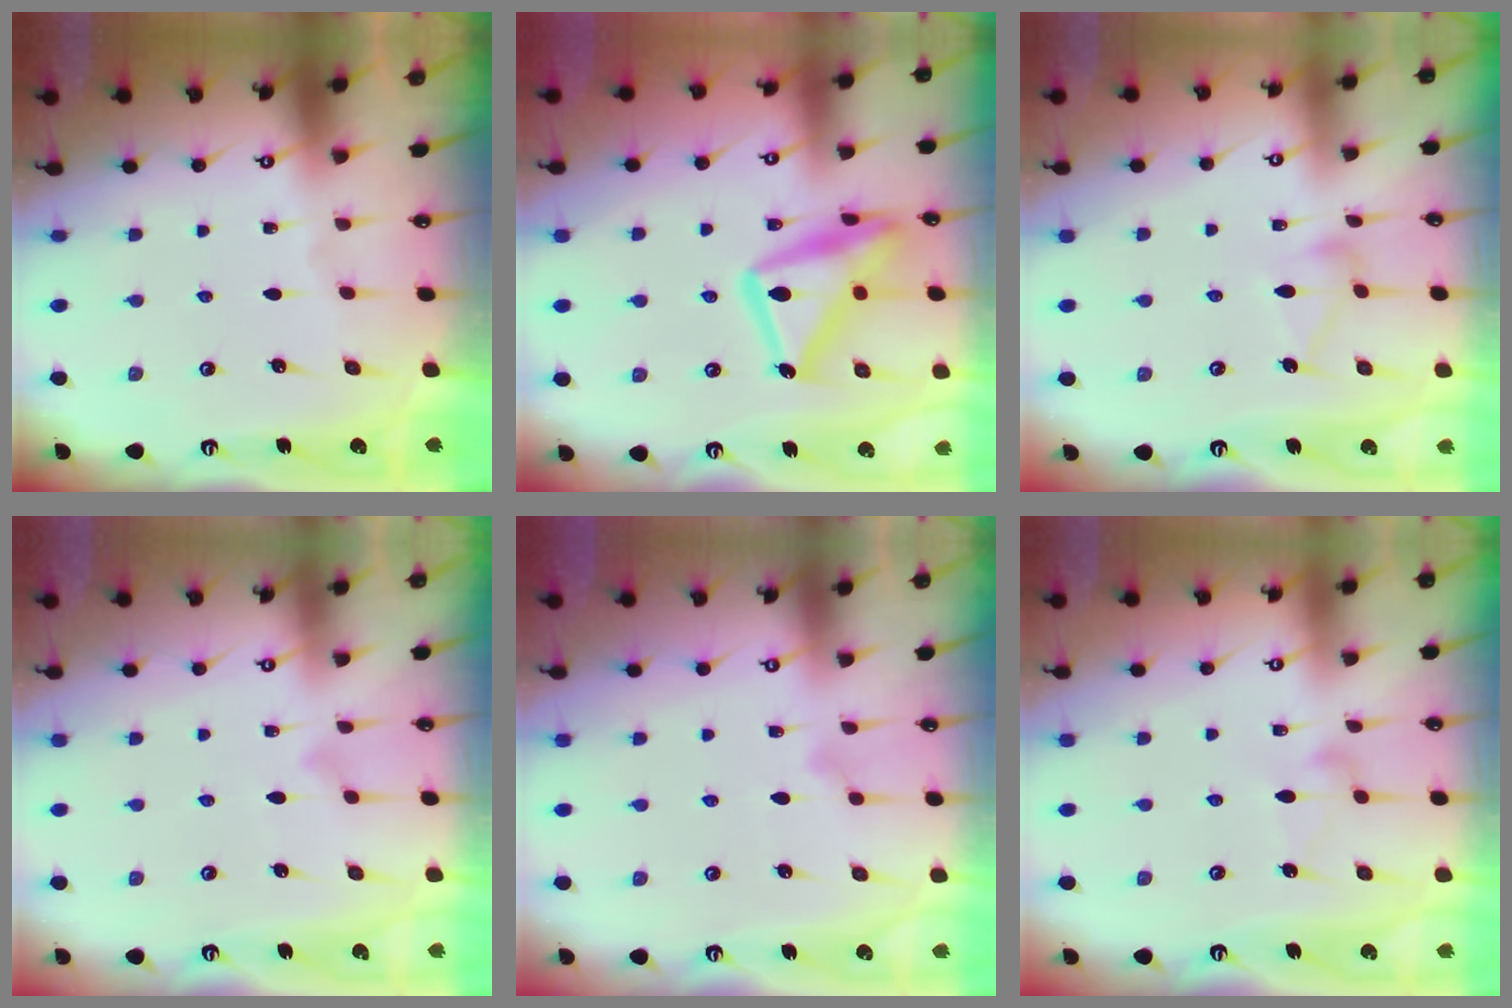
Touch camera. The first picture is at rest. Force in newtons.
{"total": 20.7, "press": 20.6, "slide": 1.3}
{"total": 8.9, "press": 8.9, "slide": 0.4}
{"total": 7.7, "press": 7.7, "slide": 0.4}
{"total": 6.8, "press": 6.5, "slide": 1.8}
{"total": 8.1, "press": 8.1, "slide": 0.5}